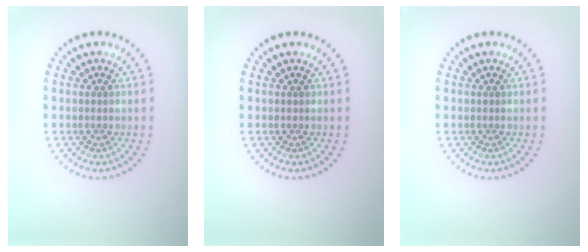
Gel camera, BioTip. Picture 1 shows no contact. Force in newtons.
{"total": 0.0}
{"total": 0.0}